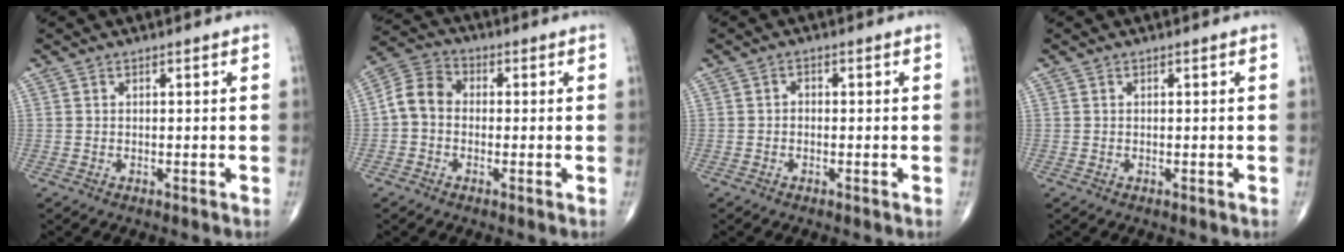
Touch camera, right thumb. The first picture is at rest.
{"total": 6.9, "force": [-0.6, 5.4, 4.1], "torque": [-0.063, 0.023, -0.030]}
{"total": 1.0, "force": [-0.3, 0.8, 0.6], "torque": [-0.001, 0.004, -0.011]}
{"total": 0.0}